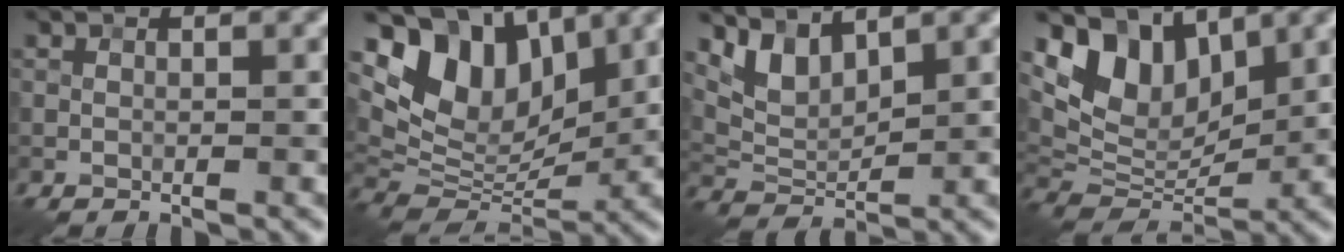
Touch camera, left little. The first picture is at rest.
{"total": 8.9, "force": [4.1, 5.9, 5.2], "torque": [-0.088, -0.006, 0.073]}
{"total": 3.6, "force": [2.5, 1.7, 2.1], "torque": [-0.051, -0.010, 0.053]}
{"total": 7.5, "force": [4.2, 4.6, 4.3], "torque": [-0.074, -0.006, 0.074]}